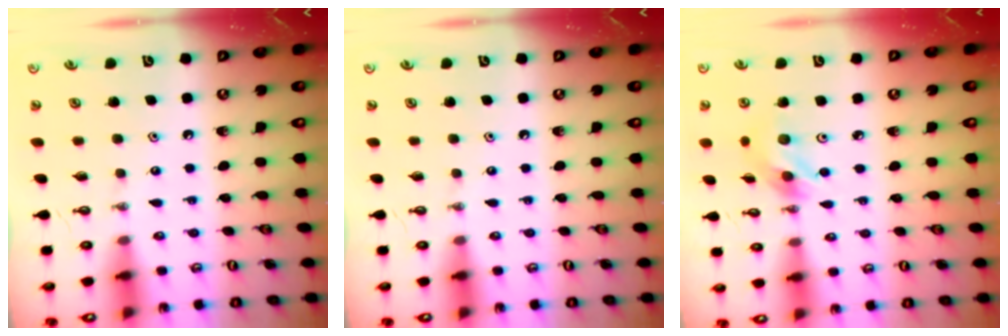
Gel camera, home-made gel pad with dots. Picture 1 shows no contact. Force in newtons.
{"total": 0.0}
{"total": 8.5, "press": 8.5, "slide": 0.7}